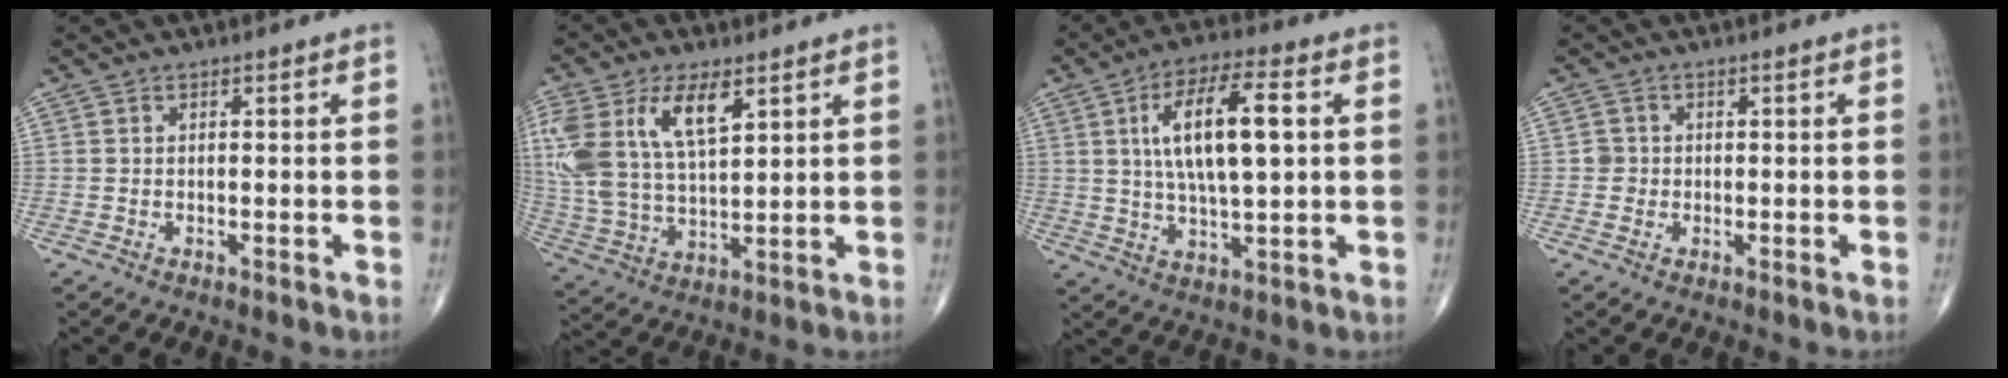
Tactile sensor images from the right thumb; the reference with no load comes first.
{"total": 17.3, "force": [7.1, 8.4, 13.4], "torque": [-0.279, -0.015, 0.141]}
{"total": 14.0, "force": [2.8, 4.6, 12.9], "torque": [-0.225, 0.005, 0.047]}
{"total": 1.7, "force": [-0.2, 1.7, 0.1], "torque": [0.010, 0.007, -0.005]}